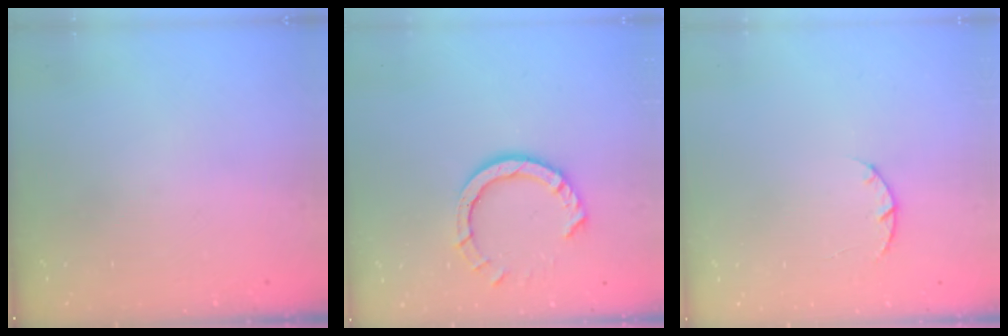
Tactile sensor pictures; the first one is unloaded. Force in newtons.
{"total": 8.9, "press": 8.8, "slide": 0.8}
{"total": 2.9, "press": 2.9, "slide": 0.5}